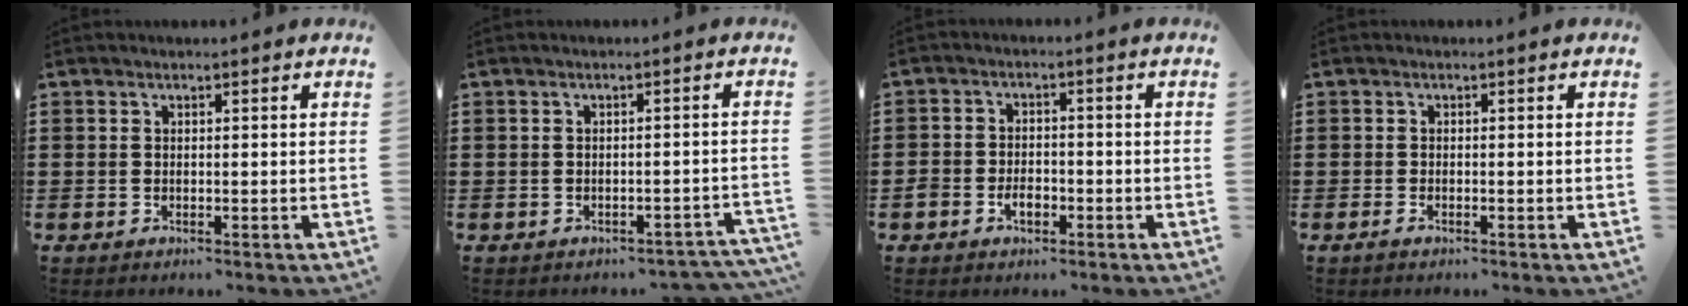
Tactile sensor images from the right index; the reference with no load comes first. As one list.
[{"total": 1.5, "force": [-1.4, 0.4, 0.4], "torque": [-0.014, 0.003, -0.031]}, {"total": 3.2, "force": [-1.6, 2.1, 1.8], "torque": [-0.036, 0.005, -0.029]}, {"total": 0.6, "force": [-0.4, 0.1, 0.4], "torque": [-0.009, -0.004, -0.007]}]